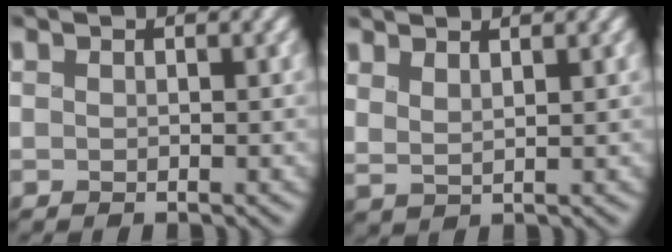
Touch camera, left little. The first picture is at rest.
{"total": 2.5, "force": [1.7, 0.8, 1.7], "torque": [-0.016, 0.005, 0.018]}